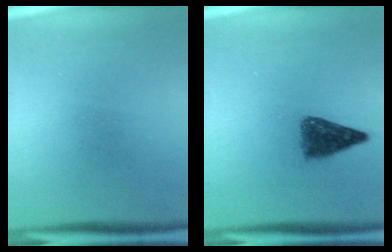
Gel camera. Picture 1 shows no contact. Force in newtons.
{"total": 4.7}